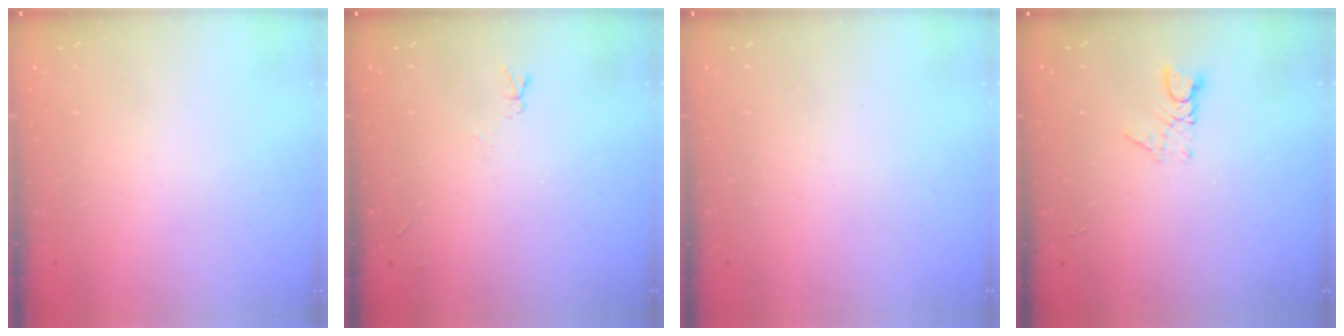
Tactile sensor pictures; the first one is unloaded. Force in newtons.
{"total": 4.8, "press": 4.8, "slide": 0.7}
{"total": 0.0}
{"total": 3.1, "press": 3.1, "slide": 0.3}